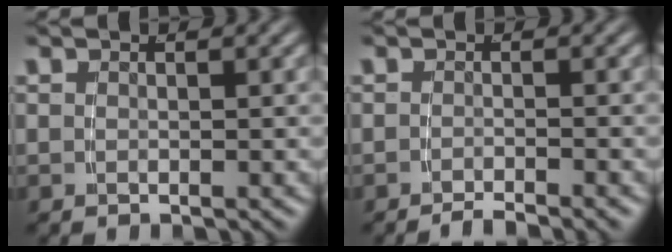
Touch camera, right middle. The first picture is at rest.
{"total": 1.9, "force": [-1.8, -0.1, 0.6], "torque": [-0.007, 0.003, -0.035]}